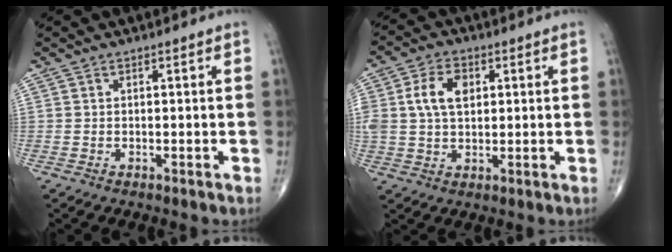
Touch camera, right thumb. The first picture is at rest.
{"total": 7.7, "force": [1.7, 5.1, 5.5], "torque": [-0.097, 0.006, 0.032]}